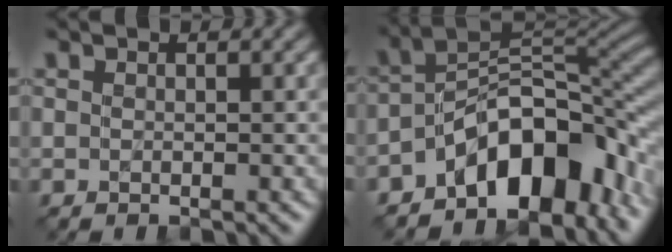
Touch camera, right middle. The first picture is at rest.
{"total": 10.4, "force": [-5.4, 4.9, 7.4], "torque": [-0.085, 0.018, -0.102]}